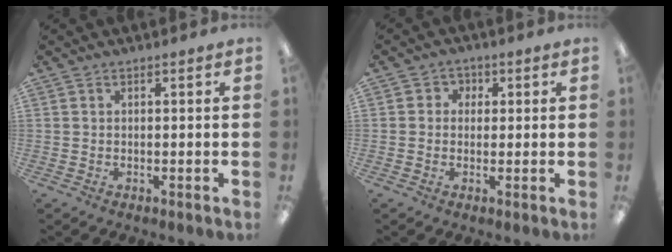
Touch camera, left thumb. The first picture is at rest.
{"total": 2.6, "force": [-0.3, 2.5, 0.8], "torque": [-0.010, 0.008, -0.009]}